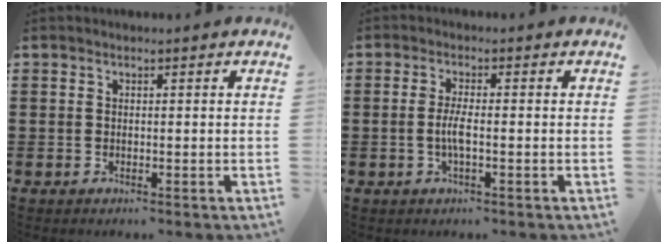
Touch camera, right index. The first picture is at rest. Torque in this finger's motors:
{"motor_torque": [2.14, 0.00, 0.31, 0.08]}